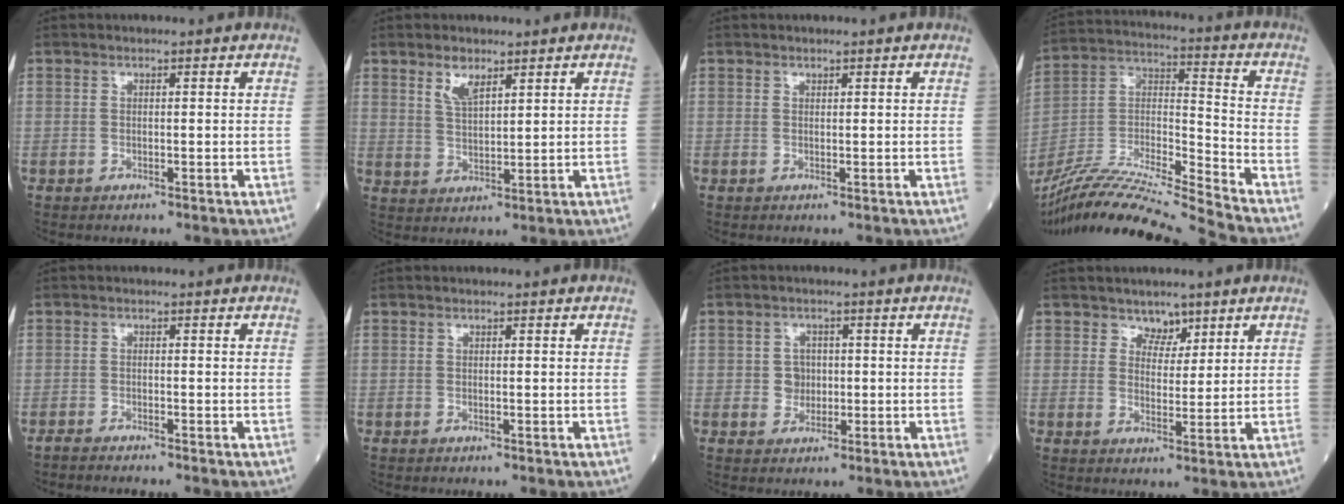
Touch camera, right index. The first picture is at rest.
{"total": 3.8, "force": [2.5, 1.3, 2.5], "torque": [-0.052, 0.001, 0.052]}
{"total": 0.0}
{"total": 20.5, "force": [-18.8, -2.1, 7.9], "torque": [-0.166, -0.009, -0.338]}
{"total": 3.9, "force": [-3.5, -0.1, 1.7], "torque": [-0.025, -0.005, -0.049]}
{"total": 0.0}
{"total": 2.5, "force": [-0.1, 2.3, 0.9], "torque": [-0.007, 0.005, -0.001]}
{"total": 2.9, "force": [2.3, 1.7, 0.5], "torque": [0.001, -0.004, 0.037]}